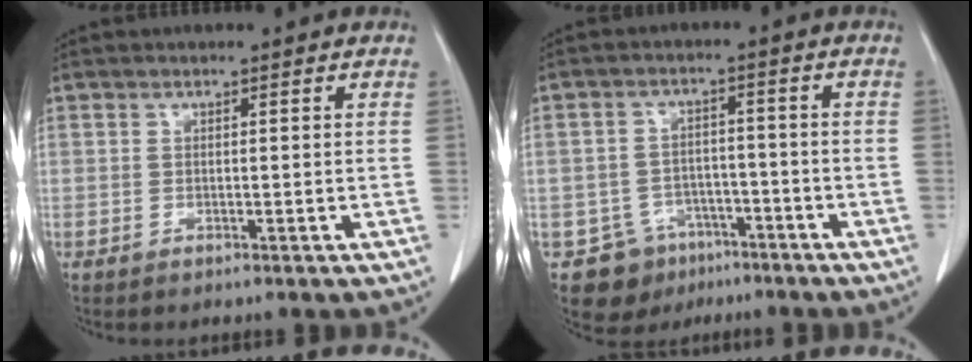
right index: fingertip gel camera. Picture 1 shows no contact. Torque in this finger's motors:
{"motor_torque": [-0.41, -0.09, -0.97, -0.21]}